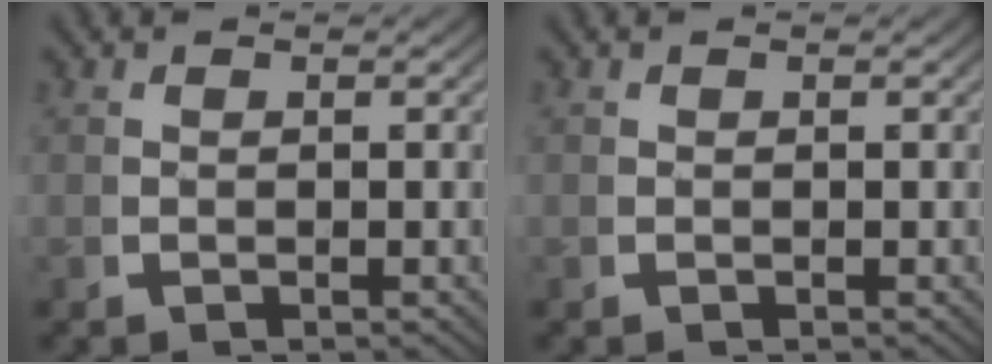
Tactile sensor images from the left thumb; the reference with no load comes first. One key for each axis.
{"total": 0.0}